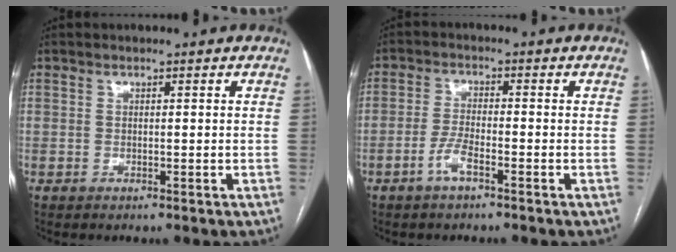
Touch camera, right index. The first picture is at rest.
{"total": 3.6, "force": [-2.1, 0.6, 2.9], "torque": [-0.061, 0.001, -0.043]}